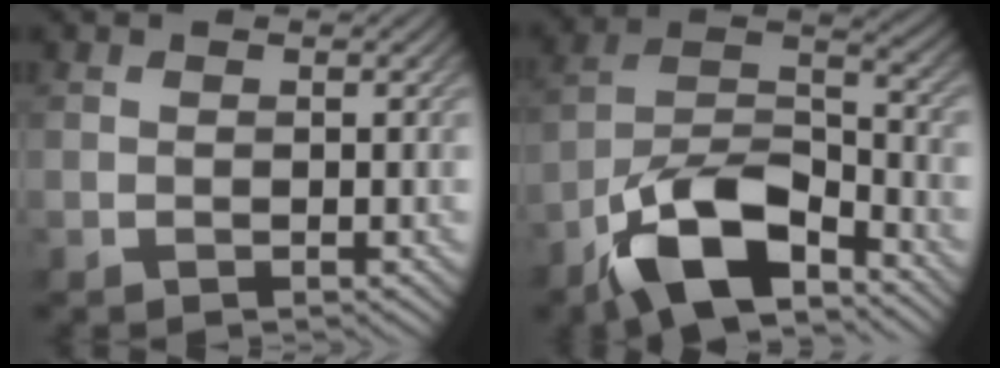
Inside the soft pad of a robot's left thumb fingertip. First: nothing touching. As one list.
[{"total": 13.2, "force": [-9.0, 5.3, 8.1], "torque": [-0.150, -0.003, -0.191]}]